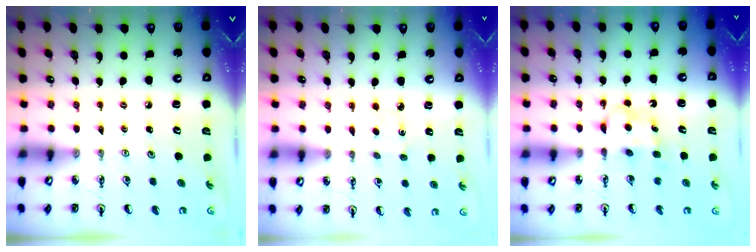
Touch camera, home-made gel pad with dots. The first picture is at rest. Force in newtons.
{"total": 1.3, "press": 1.3, "slide": 0.3}
{"total": 6.3, "press": 6.3, "slide": 0.5}